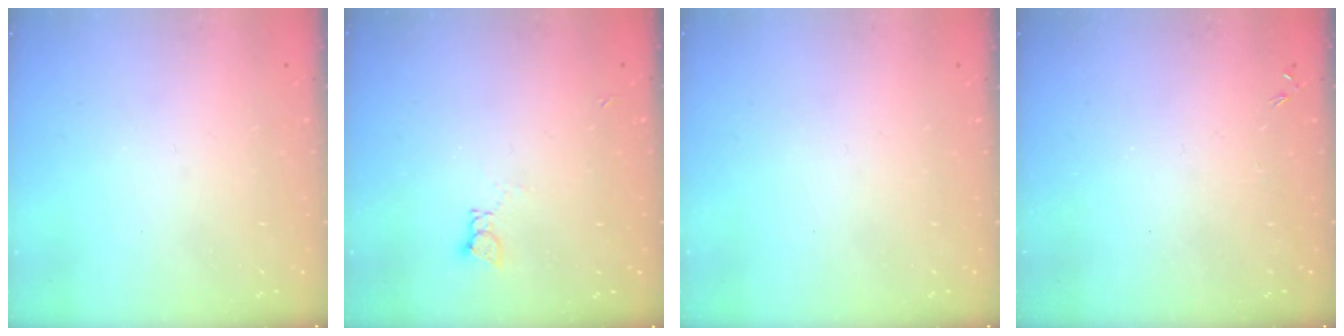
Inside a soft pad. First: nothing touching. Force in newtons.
{"total": 1.8, "press": 1.7, "slide": 0.2}
{"total": 0.0}
{"total": 0.0}